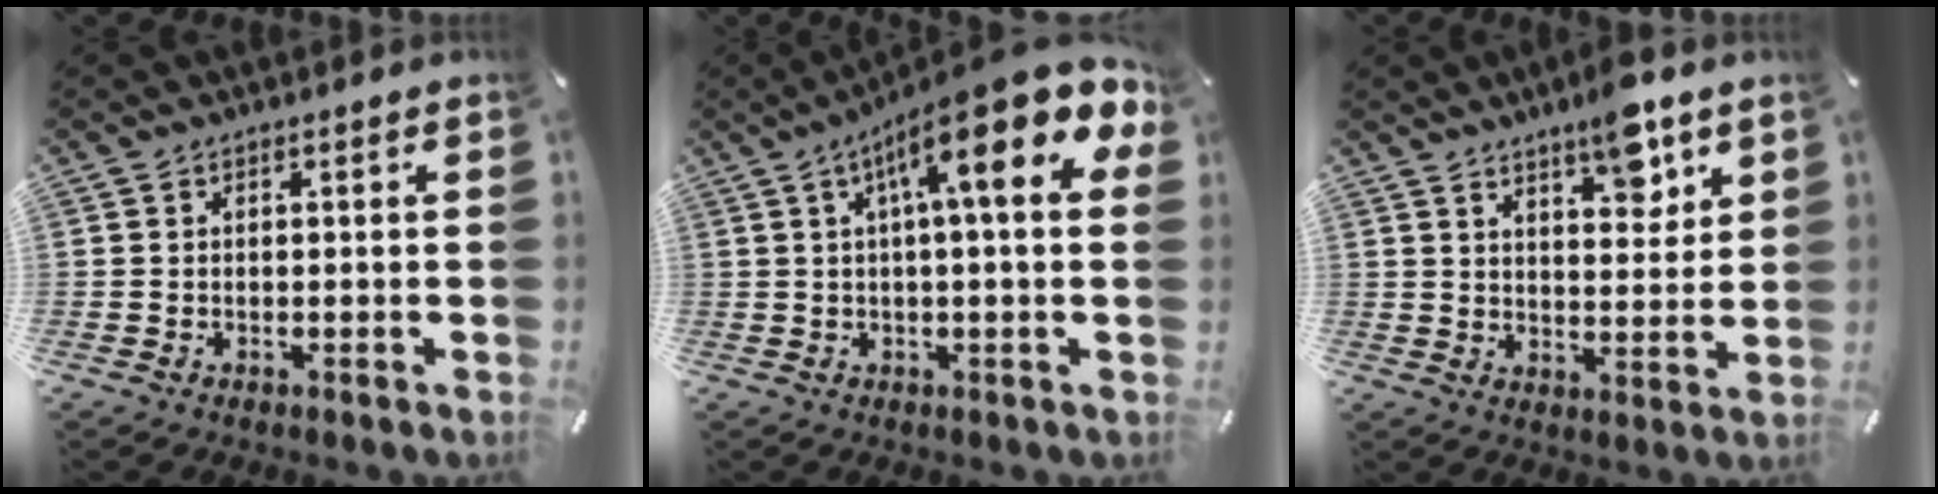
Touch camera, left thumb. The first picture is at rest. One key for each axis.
{"total": 17.3, "fx": 6.9, "fy": 3.2, "fz": 15.5, "tx": -0.237, "ty": -0.040, "tz": 0.098}
{"total": 8.1, "fx": 5.9, "fy": 3.0, "fz": 4.6, "tx": -0.049, "ty": -0.038, "tz": 0.097}